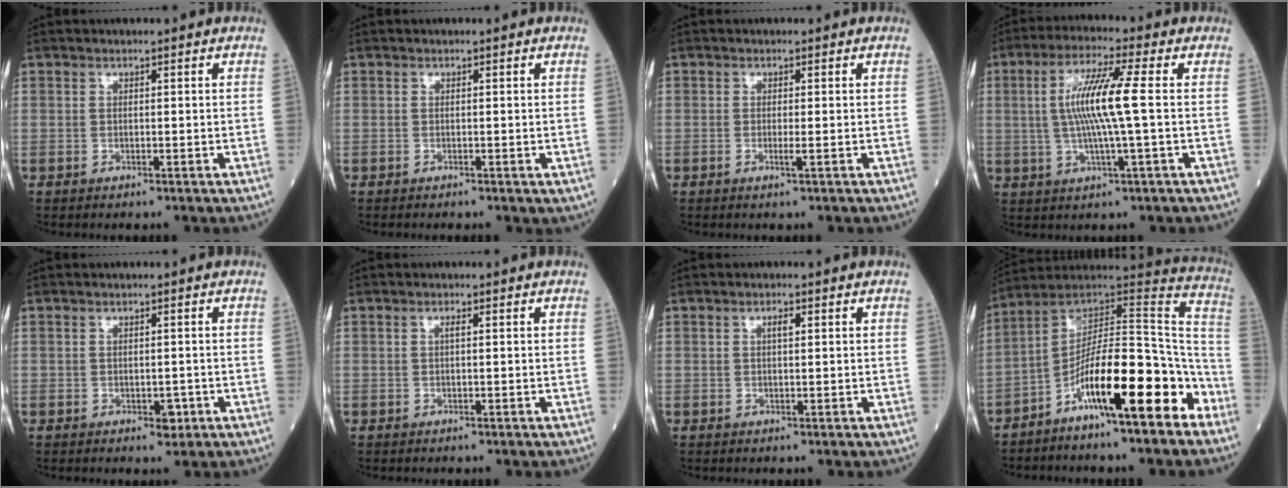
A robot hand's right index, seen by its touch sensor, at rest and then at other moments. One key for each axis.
{"total": 0.6, "fx": -0.3, "fy": 0.2, "fz": 0.4, "tx": -0.007, "ty": -0.001, "tz": -0.005}
{"total": 1.1, "fx": -0.3, "fy": -0.2, "fz": 1.0, "tx": -0.020, "ty": -0.002, "tz": -0.008}
{"total": 9.5, "fx": 0.6, "fy": -0.3, "fz": 9.5, "tx": -0.188, "ty": 0.005, "tz": 0.009}
{"total": 1.8, "fx": -0.6, "fy": 1.1, "fz": 1.2, "tx": -0.012, "ty": 0.001, "tz": -0.004}
{"total": 0.6, "fx": 0.1, "fy": 0.0, "fz": 0.6, "tx": -0.014, "ty": 0.001, "tz": 0.002}
{"total": 1.2, "fx": 0.4, "fy": 0.3, "fz": 1.1, "tx": -0.020, "ty": 0.003, "tz": 0.005}
{"total": 18.4, "fx": -9.3, "fy": 3.4, "fz": 15.5, "tx": -0.236, "ty": 0.042, "tz": -0.148}